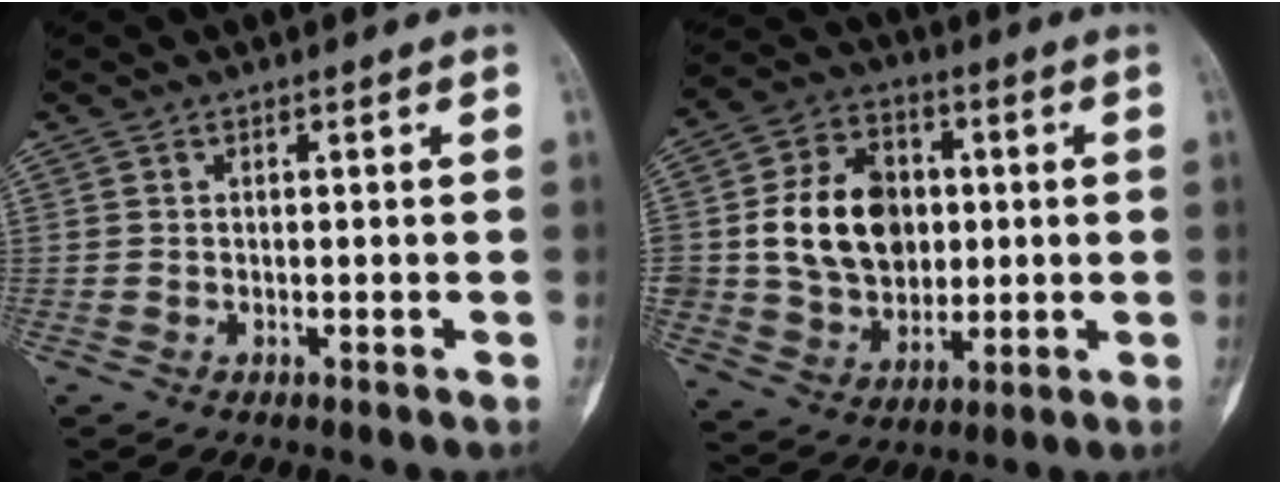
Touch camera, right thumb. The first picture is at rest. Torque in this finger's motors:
{"motor_torque": [1.02, 2.55, 0.74, -0.45, 0.18]}